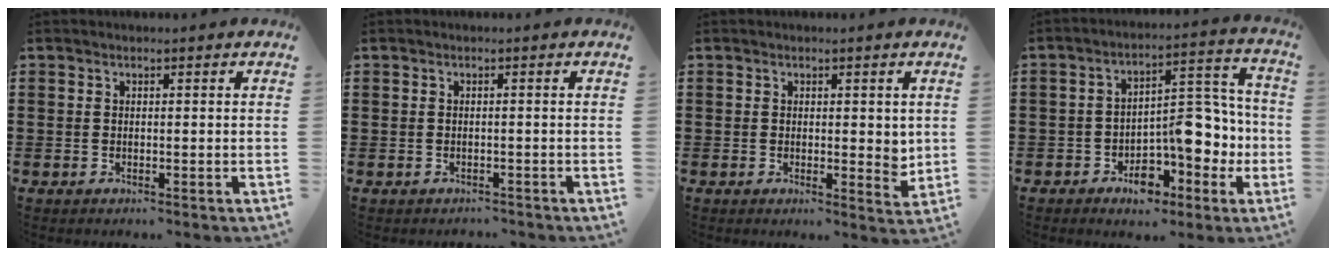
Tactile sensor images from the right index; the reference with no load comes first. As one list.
[{"total": 0.8, "force": [-0.6, 0.4, -0.1], "torque": [-0.001, 0.003, -0.015]}, {"total": 2.4, "force": [0.8, 1.2, 1.9], "torque": [-0.021, -0.002, 0.011]}, {"total": 11.0, "force": [-3.6, 6.7, 8.0], "torque": [-0.101, 0.010, -0.058]}]